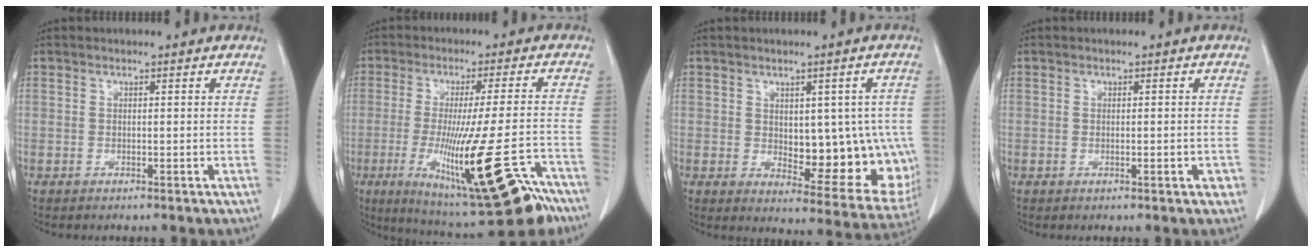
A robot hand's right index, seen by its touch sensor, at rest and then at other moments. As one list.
[{"total": 21.1, "force": [-11.3, 2.3, 17.7], "torque": [-0.242, -0.027, -0.167]}, {"total": 14.1, "force": [-0.5, 6.7, 12.4], "torque": [-0.132, 0.002, 0.015]}, {"total": 1.8, "force": [-0.5, 0.5, 1.6], "torque": [-0.025, 0.000, -0.003]}]